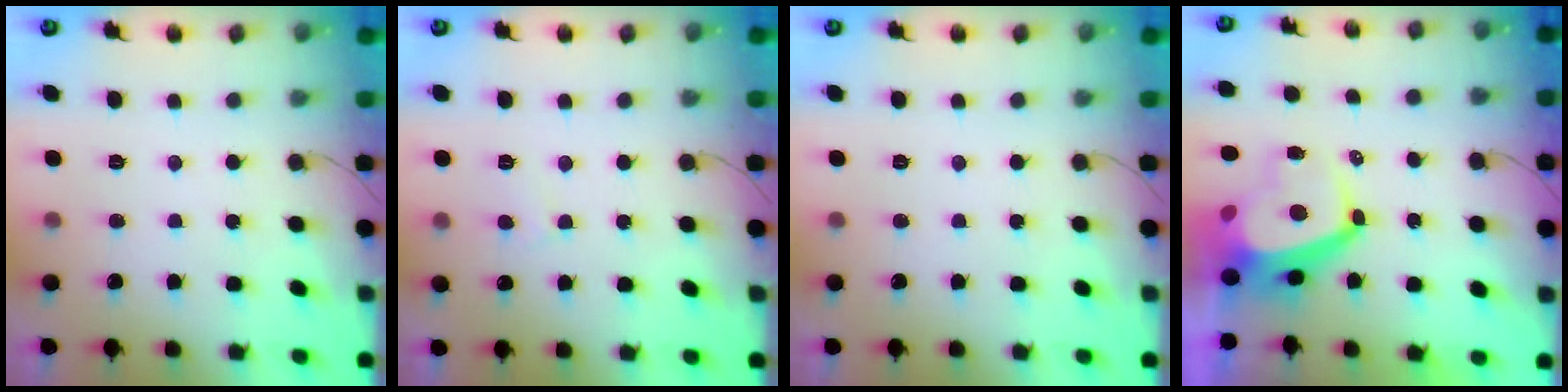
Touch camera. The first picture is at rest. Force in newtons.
{"total": 3.0, "press": 3.0, "slide": 0.2}
{"total": 0.0}
{"total": 9.5, "press": 9.4, "slide": 1.1}